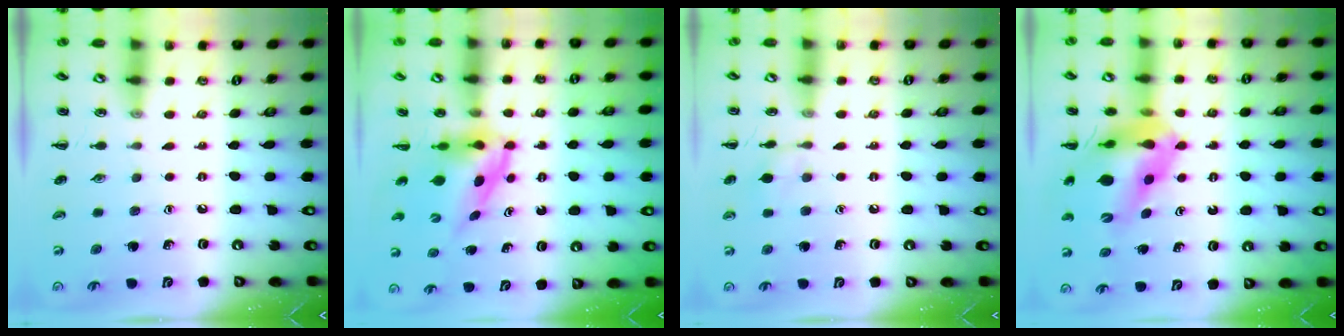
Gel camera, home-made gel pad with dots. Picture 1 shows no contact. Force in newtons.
{"total": 3.9, "press": 3.8, "slide": 0.8}
{"total": 7.1, "press": 6.9, "slide": 1.9}
{"total": 14.4, "press": 13.8, "slide": 4.3}